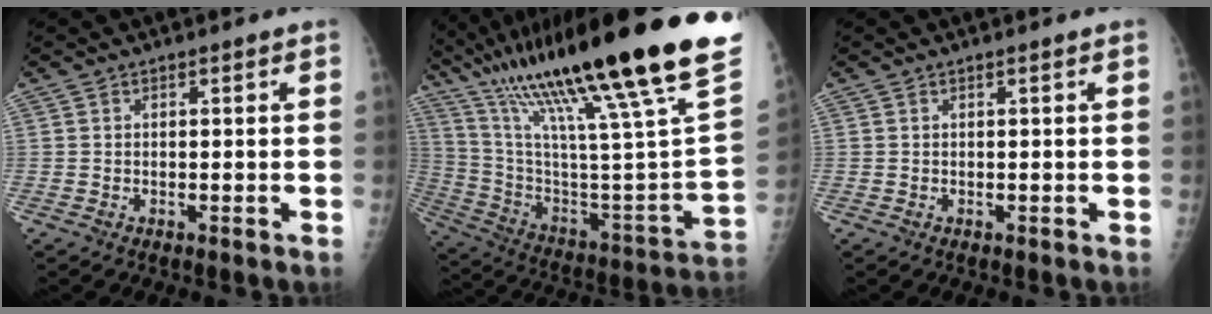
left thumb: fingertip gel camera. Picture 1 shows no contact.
{"total": 41.5, "force": [27.5, 5.3, 30.6], "torque": [-0.407, -0.091, 0.438]}
{"total": 0.0}